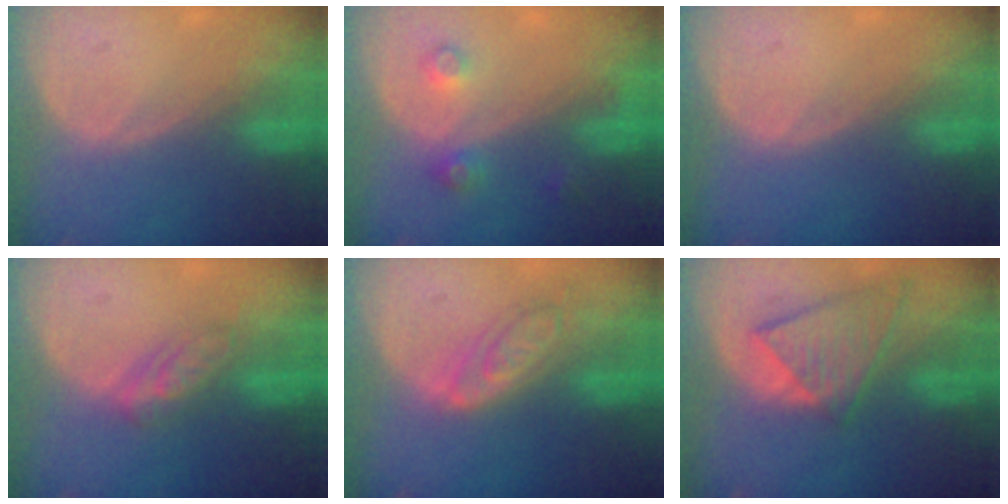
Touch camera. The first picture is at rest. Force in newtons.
{"total": 3.5, "press": 3.3, "slide": 1.3}
{"total": 0.0}
{"total": 4.7, "press": 4.4, "slide": 1.4}
{"total": 6.2, "press": 5.5, "slide": 2.8}
{"total": 8.4, "press": 7.4, "slide": 4.1}